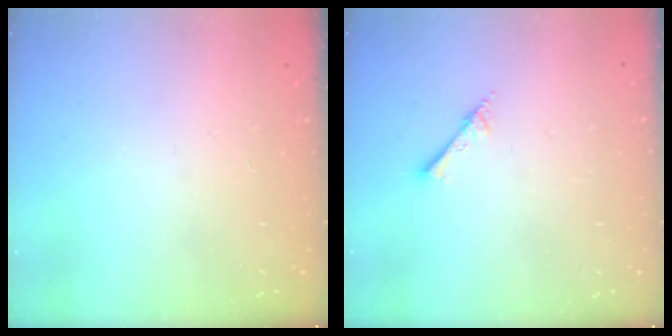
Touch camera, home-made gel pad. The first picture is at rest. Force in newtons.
{"total": 3.6, "press": 3.6, "slide": 0.4}